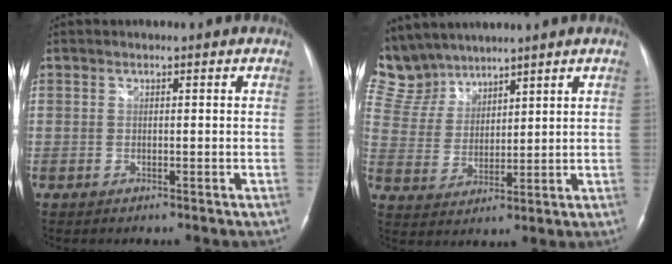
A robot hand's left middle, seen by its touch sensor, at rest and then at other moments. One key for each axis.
{"total": 10.3, "fx": 9.4, "fy": 4.1, "fz": 0.8, "tx": -0.034, "ty": 0.016, "tz": 0.207}